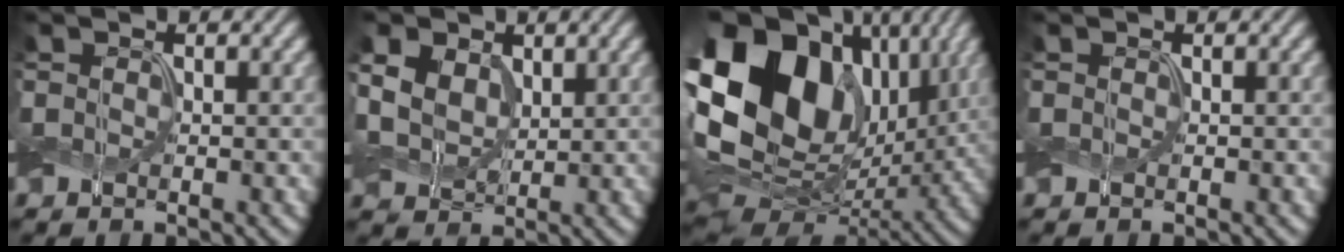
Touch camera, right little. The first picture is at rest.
{"total": 6.1, "force": [1.7, 4.5, 3.7], "torque": [-0.115, 0.009, 0.025]}
{"total": 19.8, "force": [4.2, 14.3, 13.1], "torque": [-0.266, 0.019, 0.082]}
{"total": 0.0}